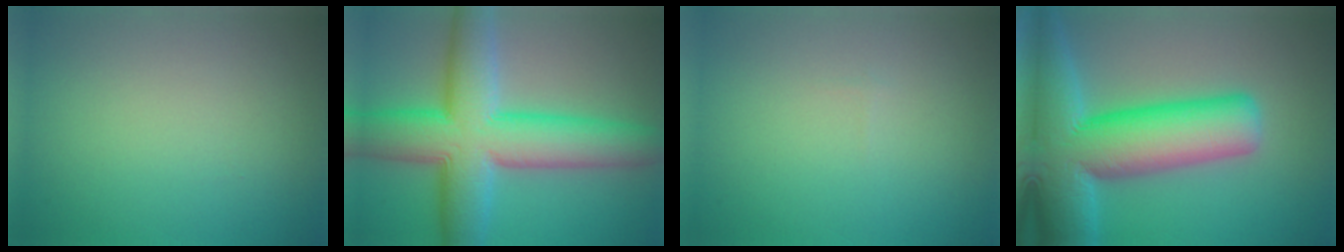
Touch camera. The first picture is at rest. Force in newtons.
{"total": 11.9, "press": 11.8, "slide": 0.4}
{"total": 0.0}
{"total": 15.6, "press": 15.6, "slide": 0.7}